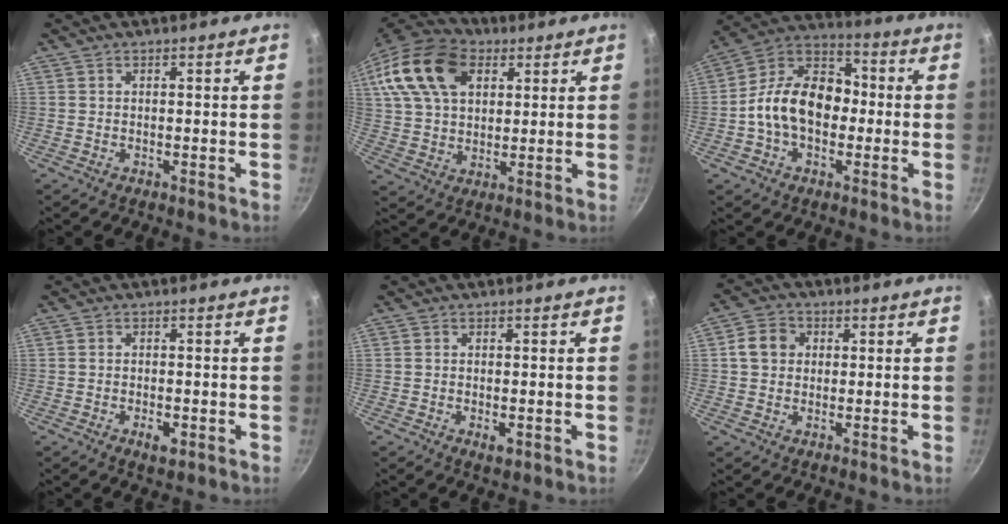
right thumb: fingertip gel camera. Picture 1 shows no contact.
{"total": 19.6, "force": [7.7, 12.9, 12.7], "torque": [-0.229, 0.008, 0.135]}
{"total": 15.9, "force": [-1.6, 11.2, 11.2], "torque": [-0.150, 0.046, -0.048]}
{"total": 2.9, "force": [-1.1, 1.4, 2.3], "torque": [-0.038, 0.005, -0.018]}
{"total": 2.1, "force": [-0.7, 1.1, 1.7], "torque": [-0.029, -0.004, -0.010]}
{"total": 5.5, "force": [0.8, 4.8, 2.7], "torque": [-0.028, 0.009, 0.004]}